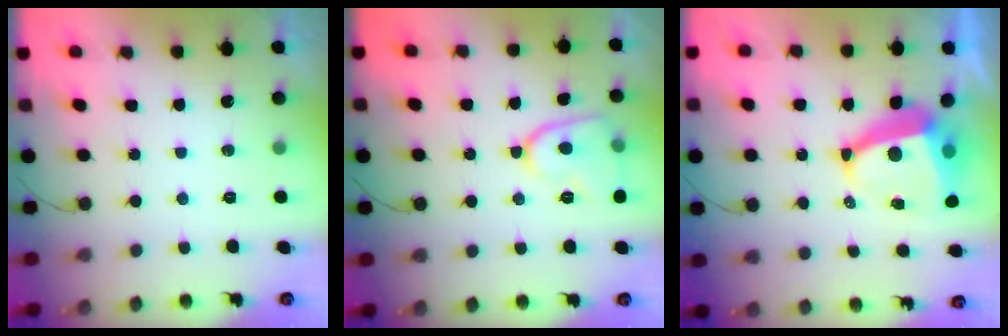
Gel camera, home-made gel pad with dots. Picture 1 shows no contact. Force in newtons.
{"total": 10.0, "press": 10.0, "slide": 0.5}
{"total": 9.3, "press": 9.3, "slide": 1.0}